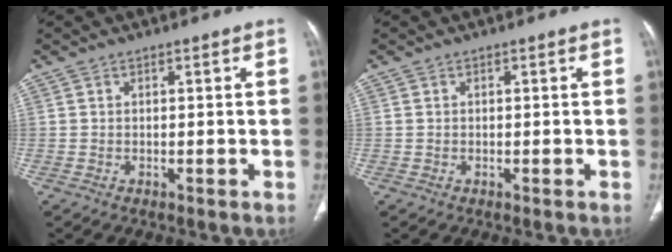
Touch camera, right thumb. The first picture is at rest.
{"total": 0.0}